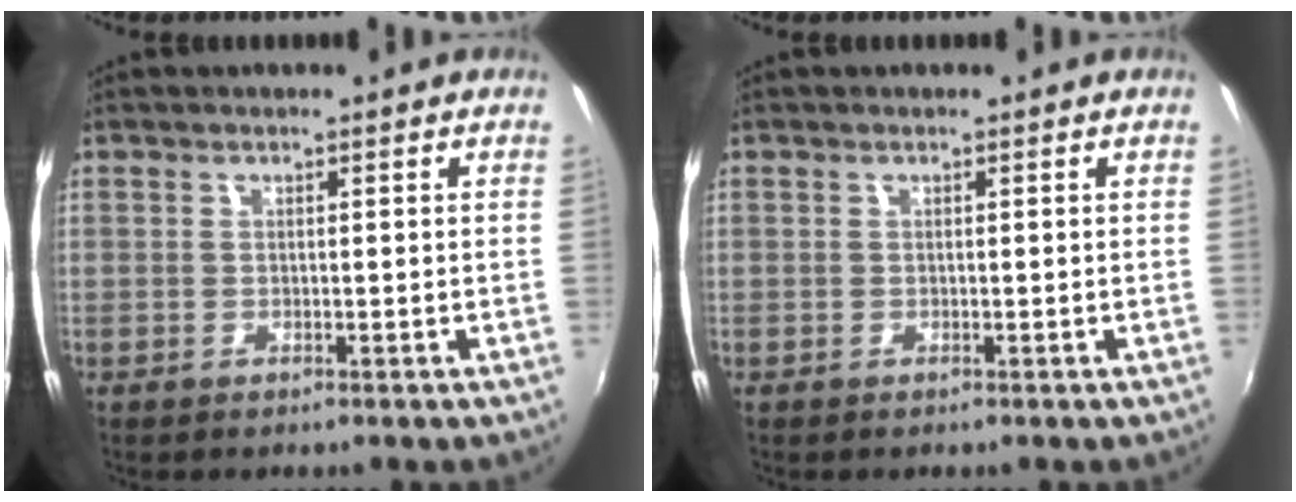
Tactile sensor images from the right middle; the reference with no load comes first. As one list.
[{"total": 0.0}]